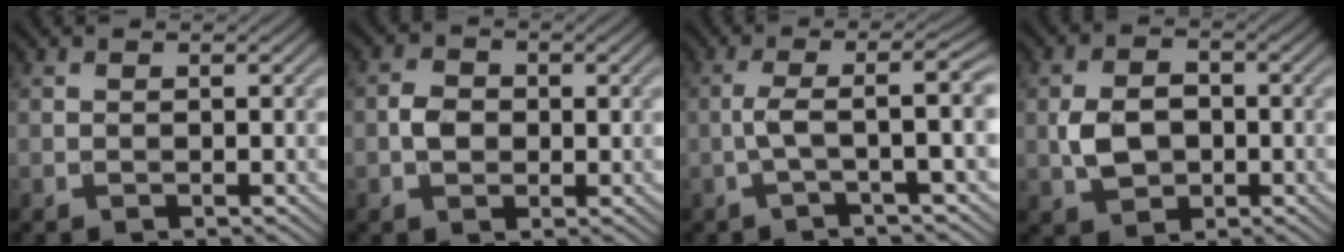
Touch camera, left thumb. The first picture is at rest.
{"total": 2.8, "force": [-0.2, 2.3, 1.6], "torque": [-0.034, 0.001, -0.011]}
{"total": 5.0, "force": [-0.9, 0.6, 4.9], "torque": [-0.083, 0.016, -0.033]}
{"total": 5.0, "force": [-0.8, 3.7, 3.3], "torque": [-0.068, -0.004, -0.016]}